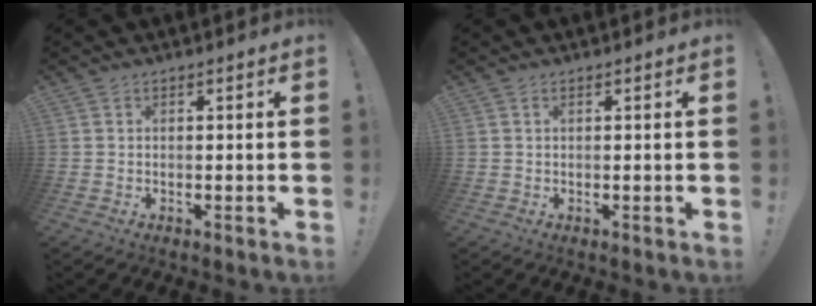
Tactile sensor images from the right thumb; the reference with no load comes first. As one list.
[{"total": 0.5, "force": [0.2, 0.1, 0.5], "torque": [-0.011, 0.001, 0.005]}]